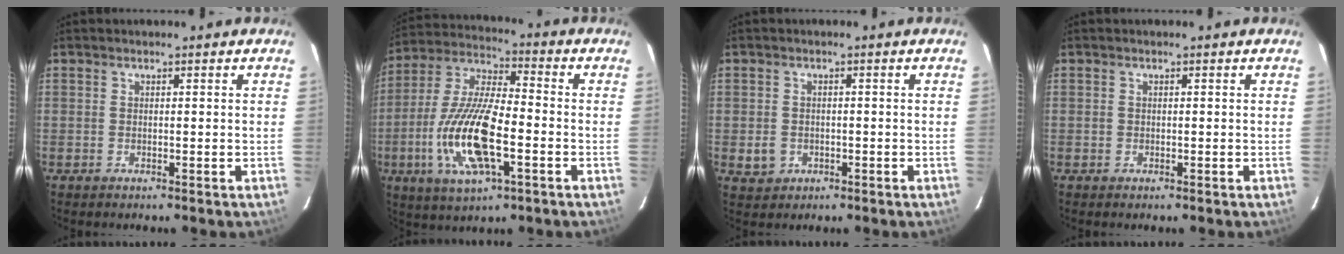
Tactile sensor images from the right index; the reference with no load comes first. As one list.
[{"total": 17.0, "force": [-4.9, 5.7, 15.2], "torque": [-0.319, -0.010, -0.095]}, {"total": 3.4, "force": [-0.8, 3.2, 1.1], "torque": [-0.027, 0.004, -0.004]}, {"total": 0.6, "force": [-0.2, 0.5, 0.0], "torque": [0.002, 0.000, -0.003]}]